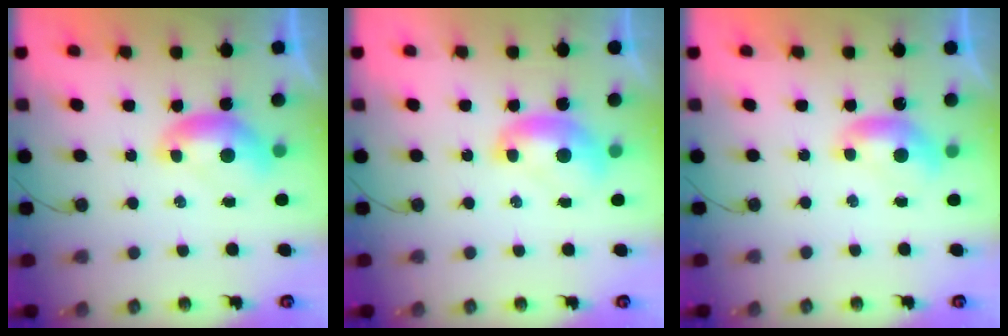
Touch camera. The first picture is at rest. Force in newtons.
{"total": 1.7, "press": 1.7, "slide": 0.1}
{"total": 0.0}